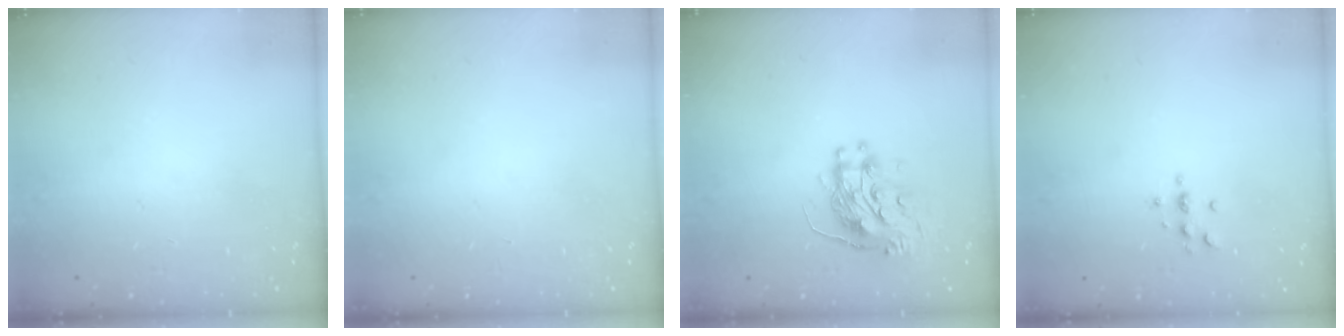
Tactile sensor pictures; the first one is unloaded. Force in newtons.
{"total": 0.0}
{"total": 10.7, "press": 10.6, "slide": 1.2}
{"total": 3.4, "press": 3.4, "slide": 0.4}